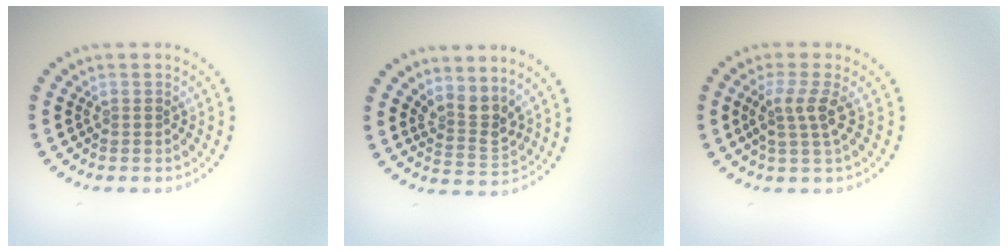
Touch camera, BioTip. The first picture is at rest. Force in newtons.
{"total": 2.7, "press": 2.0, "slide": 1.9}
{"total": 2.7, "press": 2.1, "slide": 1.7}